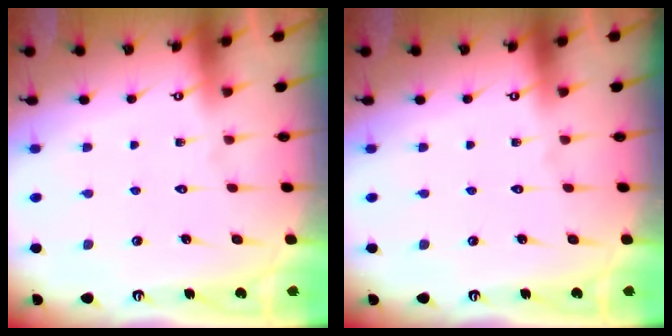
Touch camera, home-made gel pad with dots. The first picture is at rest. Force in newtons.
{"total": 0.0}